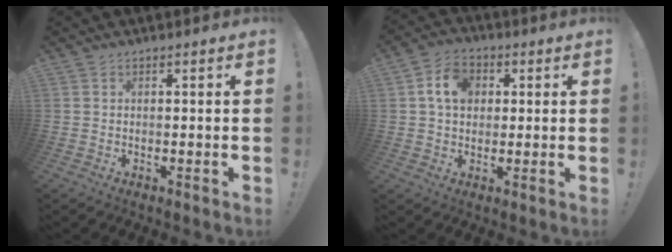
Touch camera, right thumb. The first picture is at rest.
{"total": 9.3, "force": [2.4, 7.0, 5.5], "torque": [-0.083, 0.011, 0.046]}